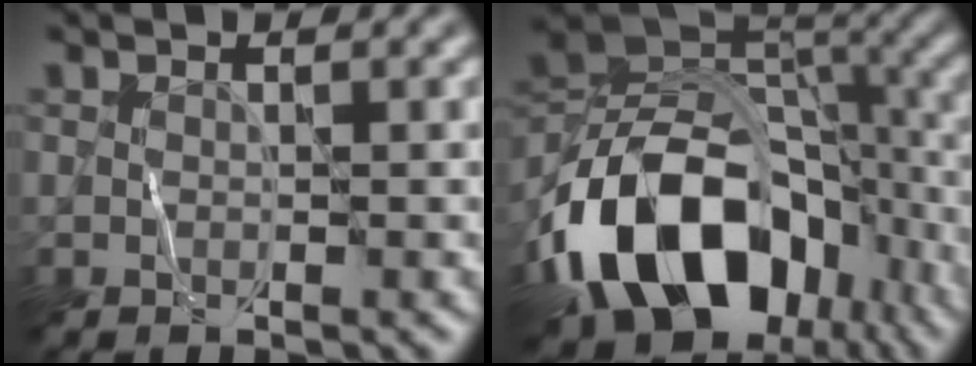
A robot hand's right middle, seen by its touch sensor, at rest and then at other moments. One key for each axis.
{"total": 16.7, "fx": -7.9, "fy": 10.4, "fz": 10.5, "tx": -0.193, "ty": 0.002, "tz": -0.143}